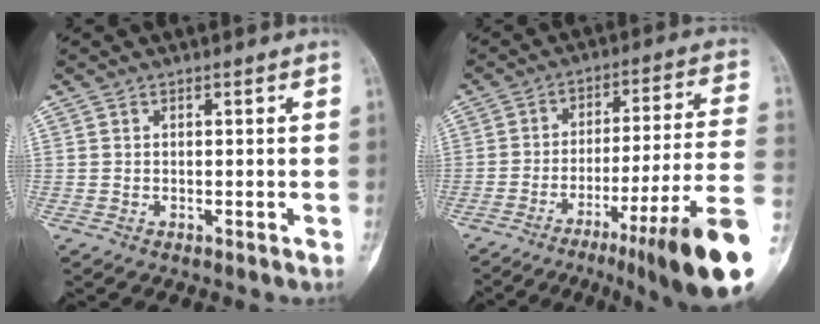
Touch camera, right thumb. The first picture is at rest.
{"total": 22.1, "force": [-11.0, 0.7, 19.2], "torque": [-0.220, 0.051, -0.165]}